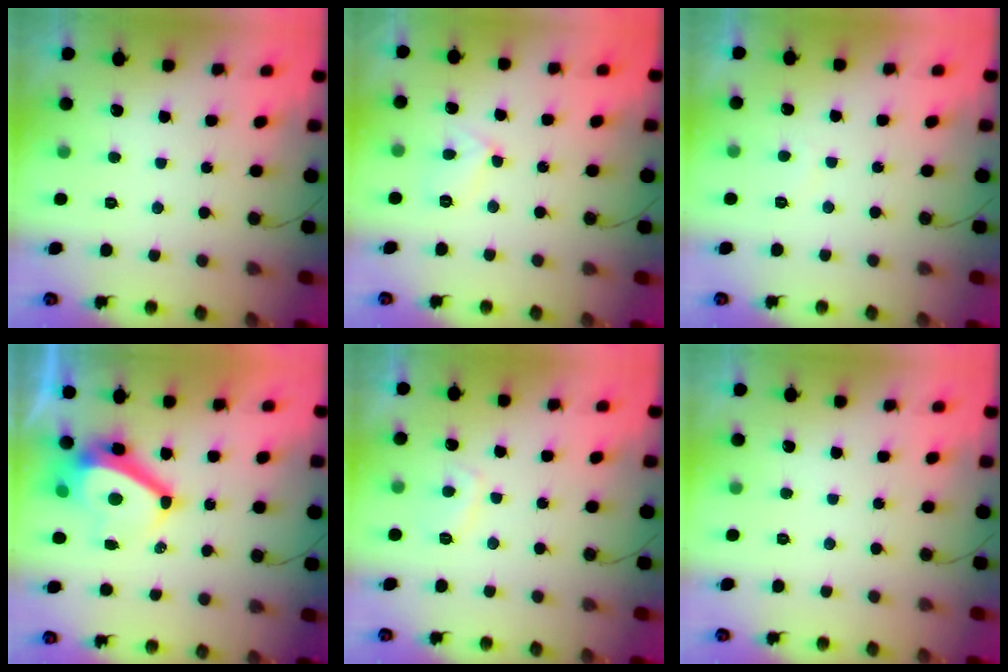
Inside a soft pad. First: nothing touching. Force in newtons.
{"total": 5.9, "press": 5.8, "slide": 0.8}
{"total": 0.6, "press": 0.4, "slide": 0.4}
{"total": 10.1, "press": 9.6, "slide": 3.2}
{"total": 3.5, "press": 3.4, "slide": 0.8}
{"total": 0.0}